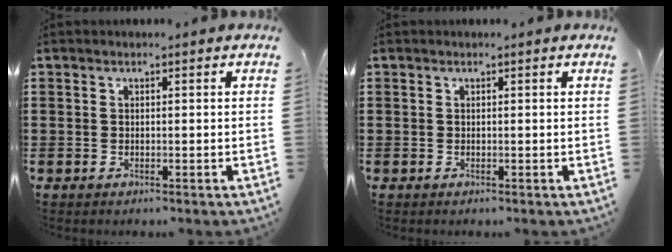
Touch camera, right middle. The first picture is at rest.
{"total": 0.0}